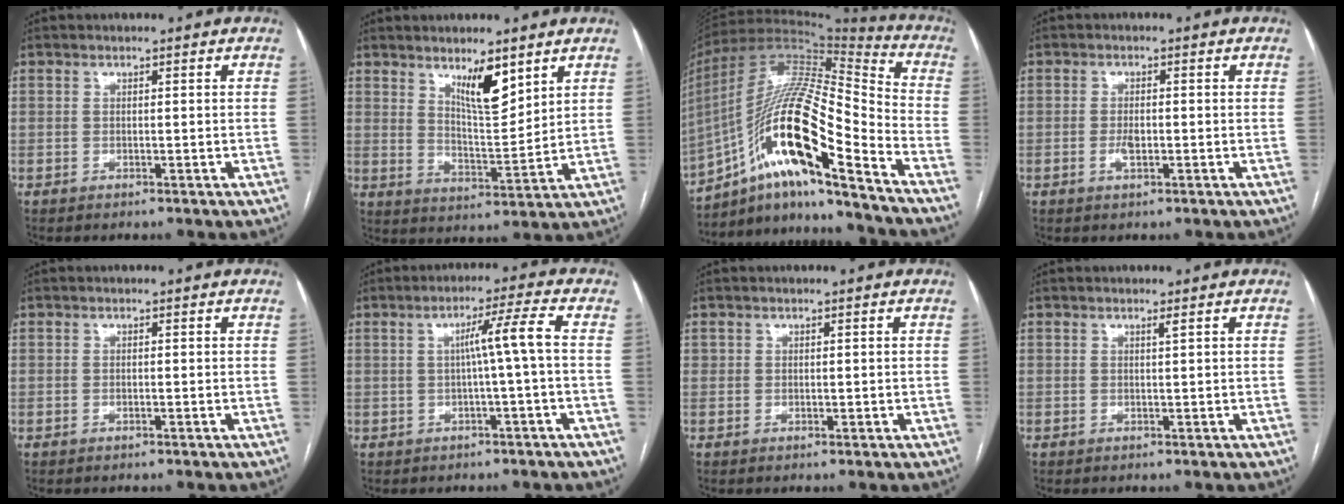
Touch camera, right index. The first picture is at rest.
{"total": 7.5, "force": [4.8, 1.7, 5.5], "torque": [-0.099, -0.011, 0.087]}
{"total": 22.2, "force": [-11.9, 3.1, 18.5], "torque": [-0.364, 0.002, -0.211]}
{"total": 2.1, "force": [-0.5, 0.7, 1.9], "torque": [-0.037, 0.000, -0.007]}
{"total": 0.0}
{"total": 5.2, "force": [-0.1, -1.2, 5.0], "torque": [-0.083, 0.012, 0.002]}
{"total": 0.7, "force": [0.2, 0.6, 0.2], "torque": [0.003, 0.000, 0.002]}
{"total": 0.5, "force": [0.3, -0.2, 0.4], "torque": [-0.014, -0.004, 0.009]}